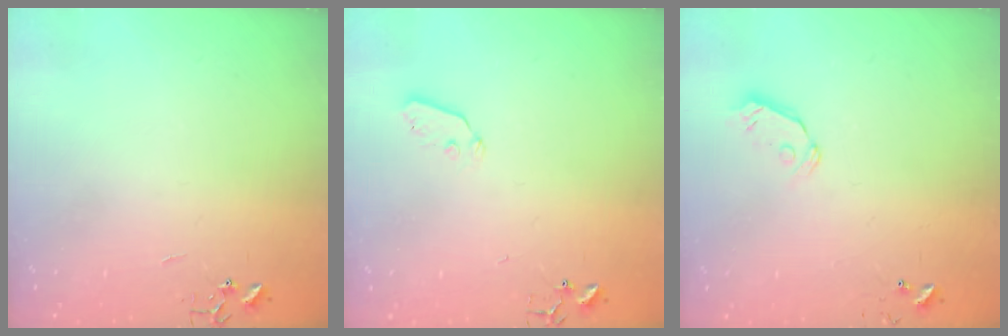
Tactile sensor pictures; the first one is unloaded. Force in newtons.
{"total": 3.2, "press": 3.2, "slide": 0.5}
{"total": 5.8, "press": 5.7, "slide": 0.9}